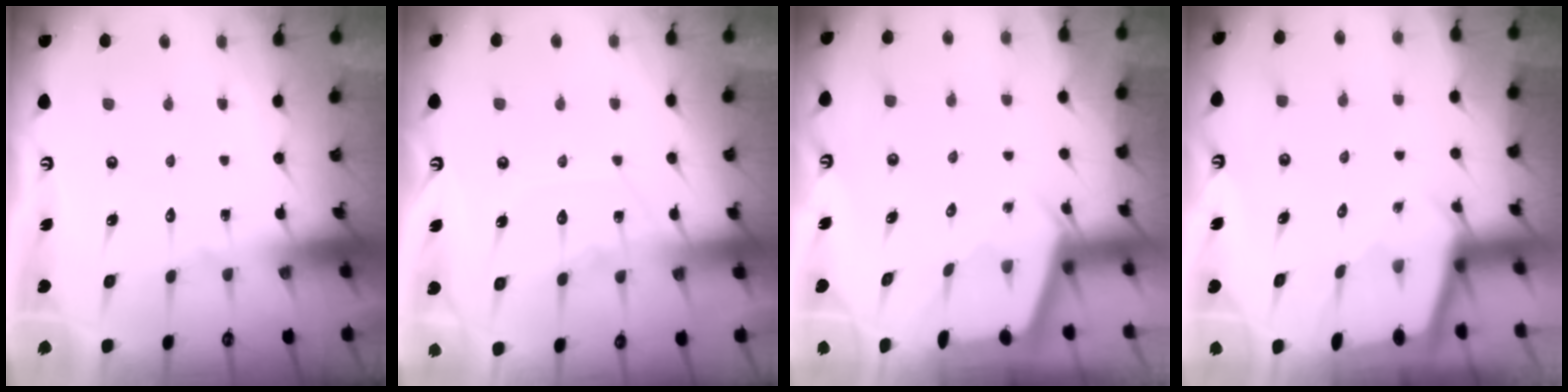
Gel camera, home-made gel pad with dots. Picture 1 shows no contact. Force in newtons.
{"total": 10.2, "press": 10.2, "slide": 0.9}
{"total": 2.1, "press": 2.1, "slide": 0.3}
{"total": 1.7, "press": 1.7, "slide": 0.2}